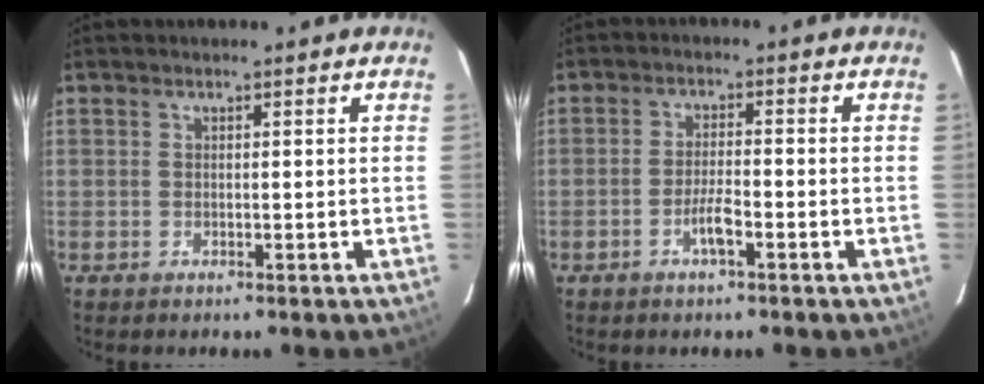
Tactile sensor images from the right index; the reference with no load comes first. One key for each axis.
{"total": 3.4, "fx": -1.7, "fy": 0.5, "fz": 2.9, "tx": -0.056, "ty": 0.001, "tz": -0.032}